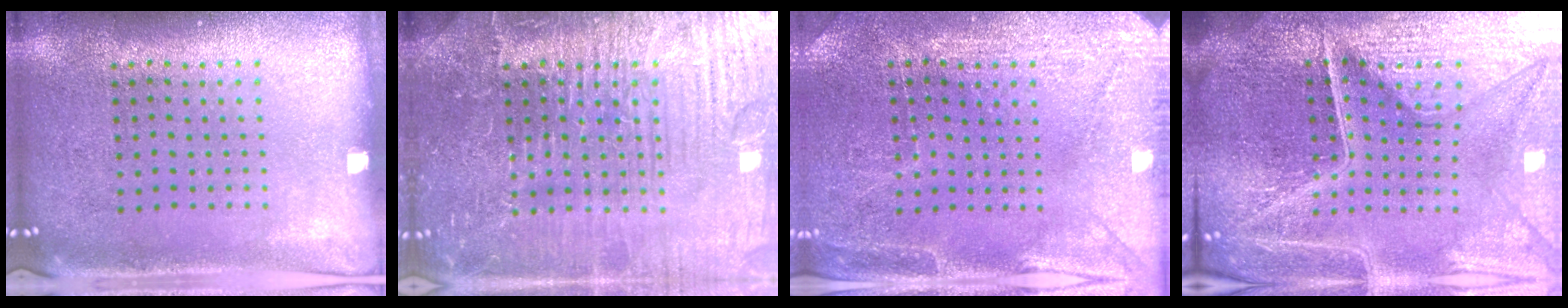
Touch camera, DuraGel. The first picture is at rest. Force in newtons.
{"total": 7.5, "press": 7.4, "slide": 0.9}
{"total": 2.9, "press": 2.8, "slide": 0.5}
{"total": 6.7, "press": 5.9, "slide": 3.1}